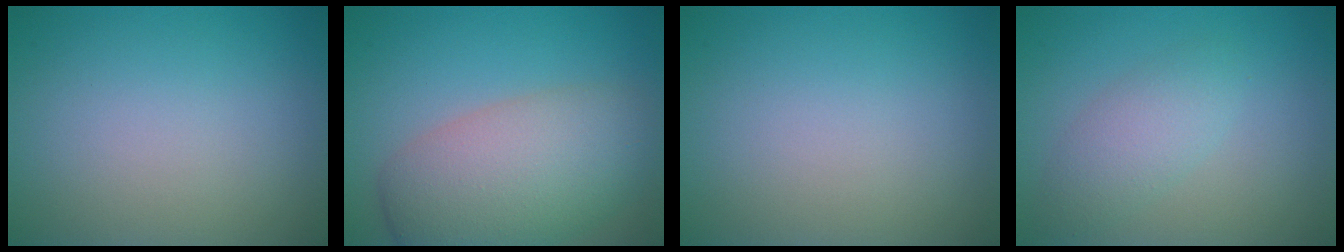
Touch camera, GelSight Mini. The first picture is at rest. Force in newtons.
{"total": 8.1, "press": 8.1, "slide": 0.3}
{"total": 0.0}
{"total": 2.8, "press": 2.8, "slide": 0.2}